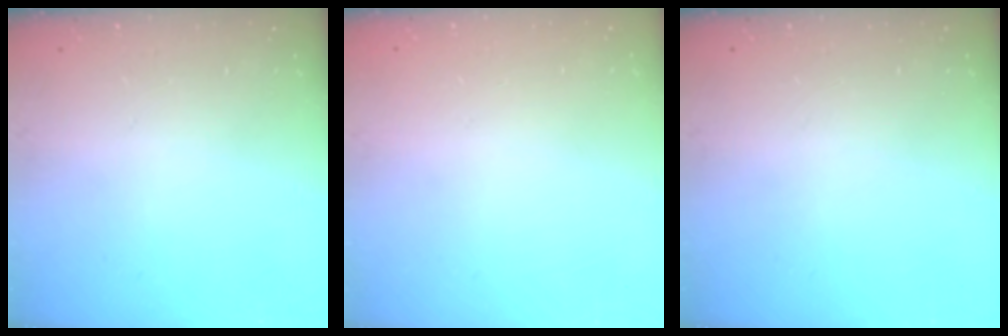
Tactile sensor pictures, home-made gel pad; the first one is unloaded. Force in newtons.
{"total": 0.0}
{"total": 0.0}